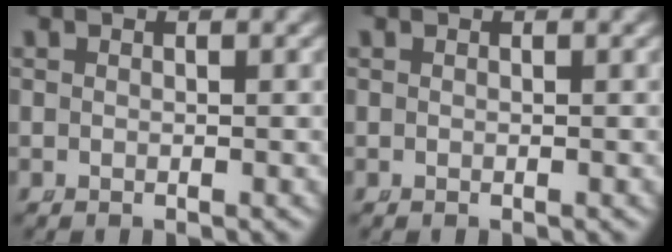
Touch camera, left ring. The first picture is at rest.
{"total": 0.0}